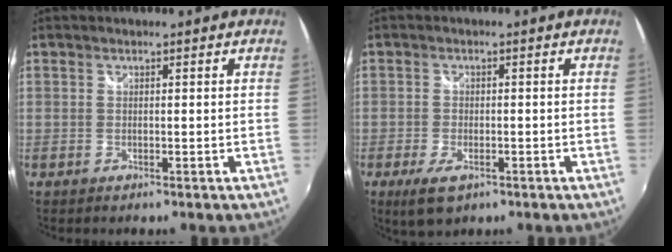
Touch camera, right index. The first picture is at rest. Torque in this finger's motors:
{"motor_torque": [0.29, -0.24, 0.25, 0.04]}